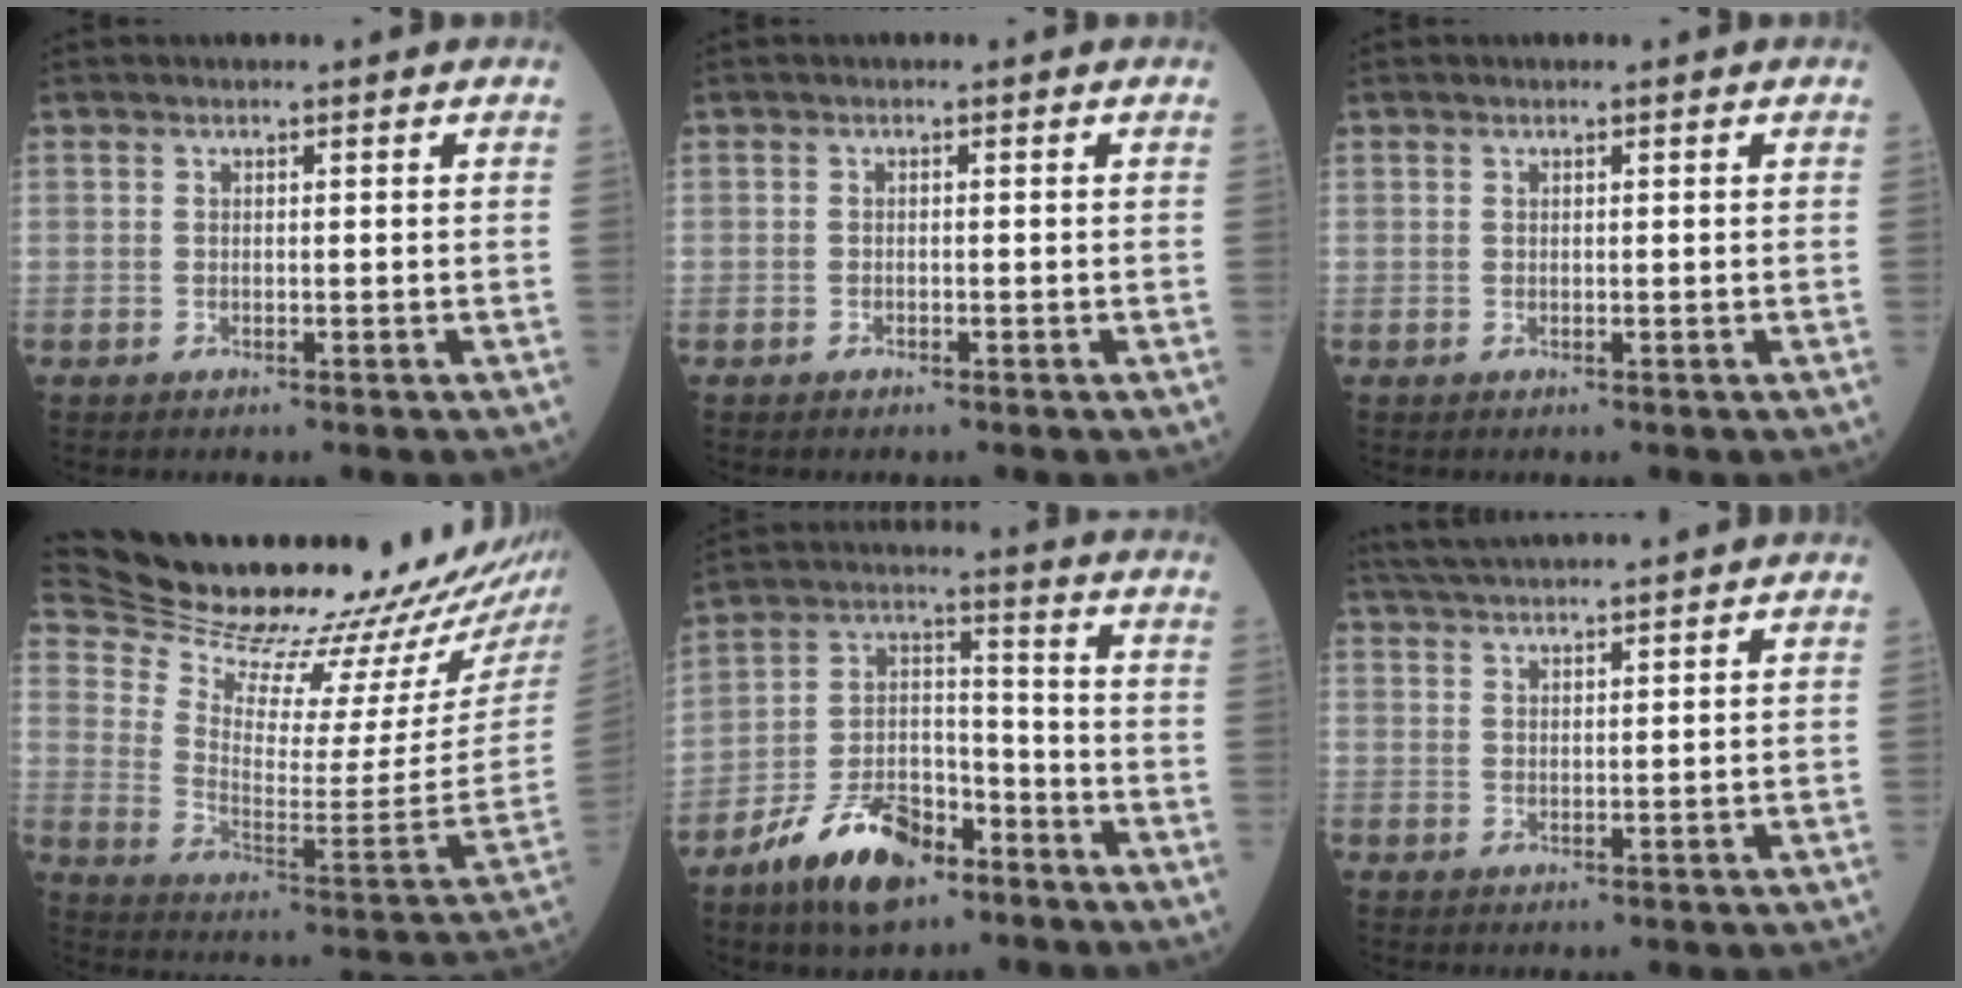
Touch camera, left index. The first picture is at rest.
{"total": 0.6, "force": [-0.5, 0.3, 0.1], "torque": [-0.006, -0.003, -0.013]}
{"total": 0.0}
{"total": 24.6, "force": [23.0, 1.3, 8.8], "torque": [-0.157, -0.121, 0.327]}
{"total": 12.8, "force": [-8.6, 5.7, 7.6], "torque": [-0.147, 0.001, -0.162]}
{"total": 10.2, "force": [9.5, -0.7, 3.7], "torque": [-0.070, 0.033, 0.146]}